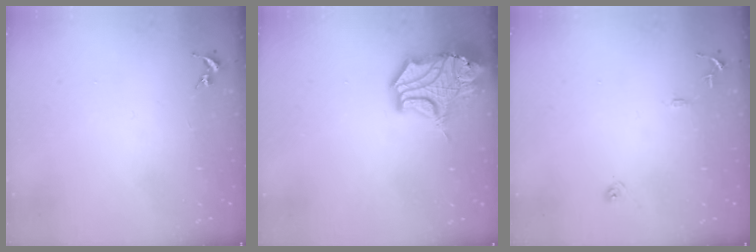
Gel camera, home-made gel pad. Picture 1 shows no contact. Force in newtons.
{"total": 16.9, "press": 16.7, "slide": 2.3}
{"total": 9.1, "press": 9.1, "slide": 0.8}